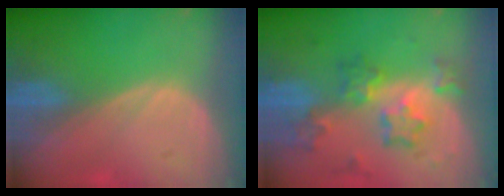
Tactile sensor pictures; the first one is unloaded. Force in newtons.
{"total": 8.5, "press": 7.5, "slide": 4.1}